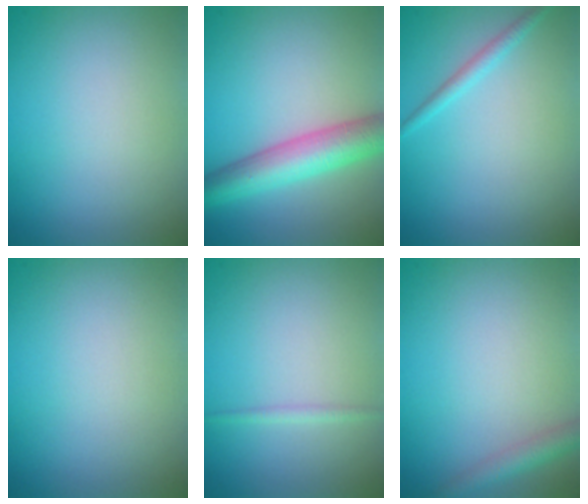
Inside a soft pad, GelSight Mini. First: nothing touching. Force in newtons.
{"total": 6.0, "press": 6.0, "slide": 0.2}
{"total": 1.3, "press": 1.3, "slide": 0.0}
{"total": 0.0}
{"total": 0.8, "press": 0.8, "slide": 0.1}
{"total": 2.3, "press": 2.3, "slide": 0.1}